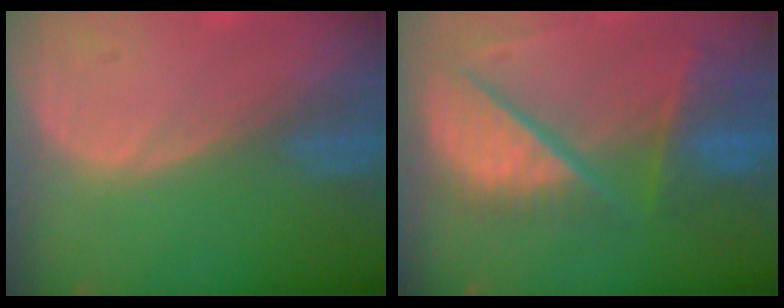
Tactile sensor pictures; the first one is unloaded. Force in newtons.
{"total": 11.7, "press": 9.7, "slide": 6.4}